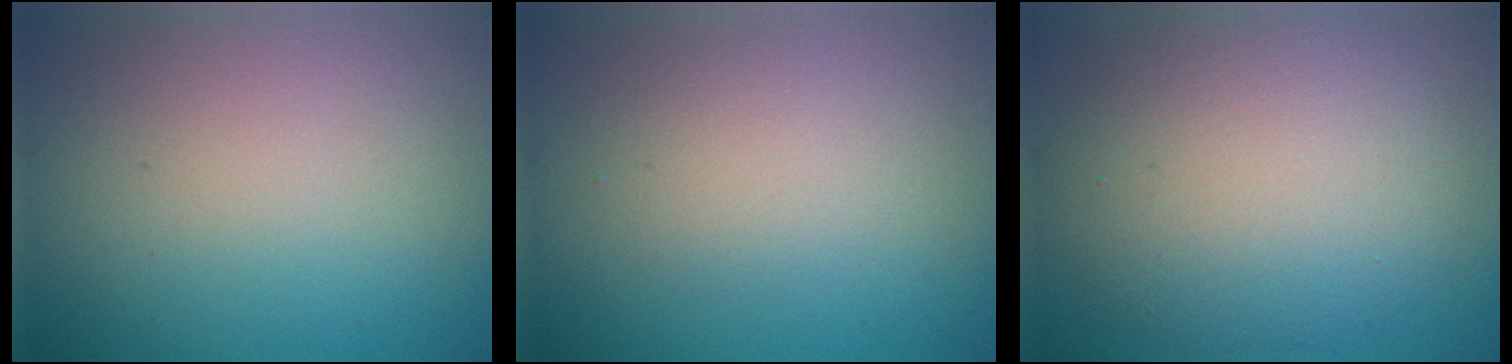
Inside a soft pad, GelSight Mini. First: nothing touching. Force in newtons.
{"total": 2.2, "press": 2.2, "slide": 0.2}
{"total": 8.6, "press": 8.5, "slide": 0.9}